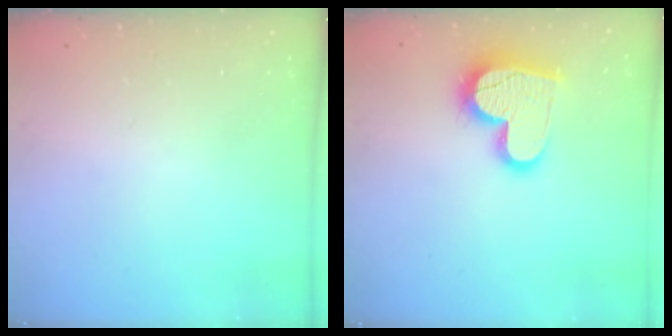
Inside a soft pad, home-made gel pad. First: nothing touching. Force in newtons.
{"total": 16.5, "press": 16.5, "slide": 1.1}